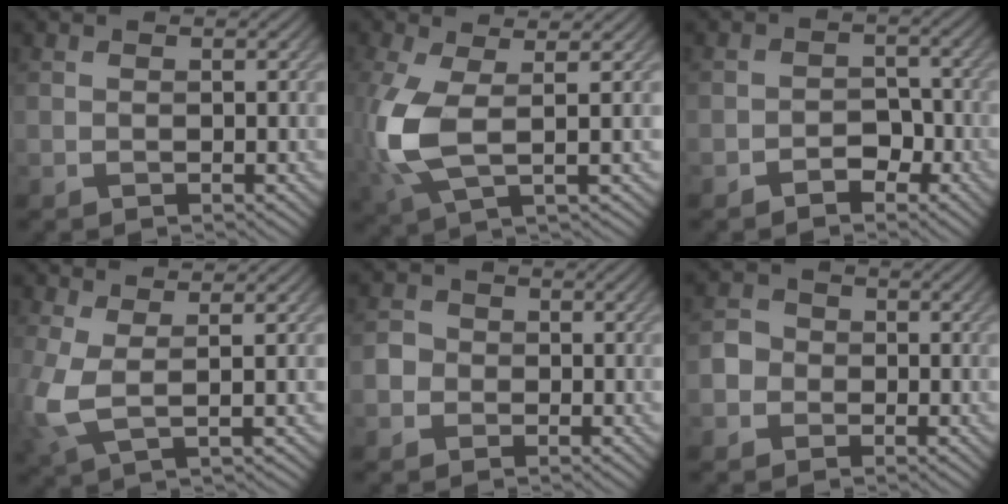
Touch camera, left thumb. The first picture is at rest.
{"total": 7.8, "force": [0.4, 2.8, 7.3], "torque": [-0.185, 0.000, 0.004]}
{"total": 2.6, "force": [-1.6, 1.7, 1.2], "torque": [-0.007, 0.008, -0.031]}
{"total": 4.6, "force": [1.1, 1.3, 4.3], "torque": [-0.111, 0.006, 0.017]}
{"total": 2.1, "force": [-0.4, 2.0, 0.3], "torque": [-0.002, 0.006, -0.019]}
{"total": 2.5, "force": [-0.6, 2.4, 0.4], "torque": [-0.004, 0.007, -0.023]}